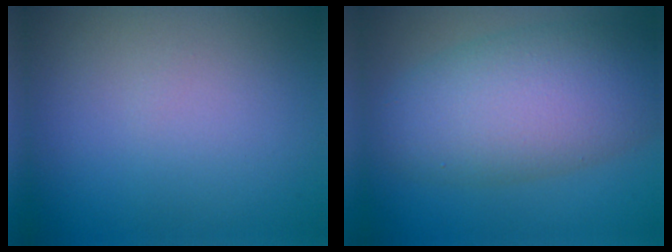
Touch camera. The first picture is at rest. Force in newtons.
{"total": 8.8, "press": 8.8, "slide": 0.2}